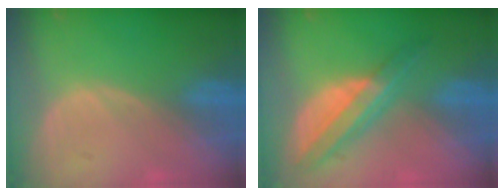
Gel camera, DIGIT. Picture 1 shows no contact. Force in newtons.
{"total": 7.9, "press": 6.7, "slide": 4.2}